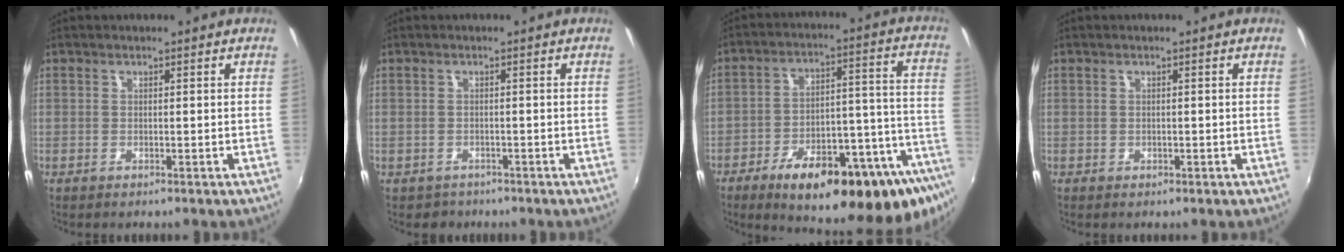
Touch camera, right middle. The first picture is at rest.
{"total": 2.2, "force": [-1.4, 1.6, 0.3], "torque": [-0.012, -0.001, -0.017]}
{"total": 27.9, "force": [-18.8, 7.6, 19.0], "torque": [-0.249, -0.010, -0.256]}
{"total": 0.5, "force": [-0.2, 0.5, 0.1], "torque": [0.002, 0.000, -0.002]}